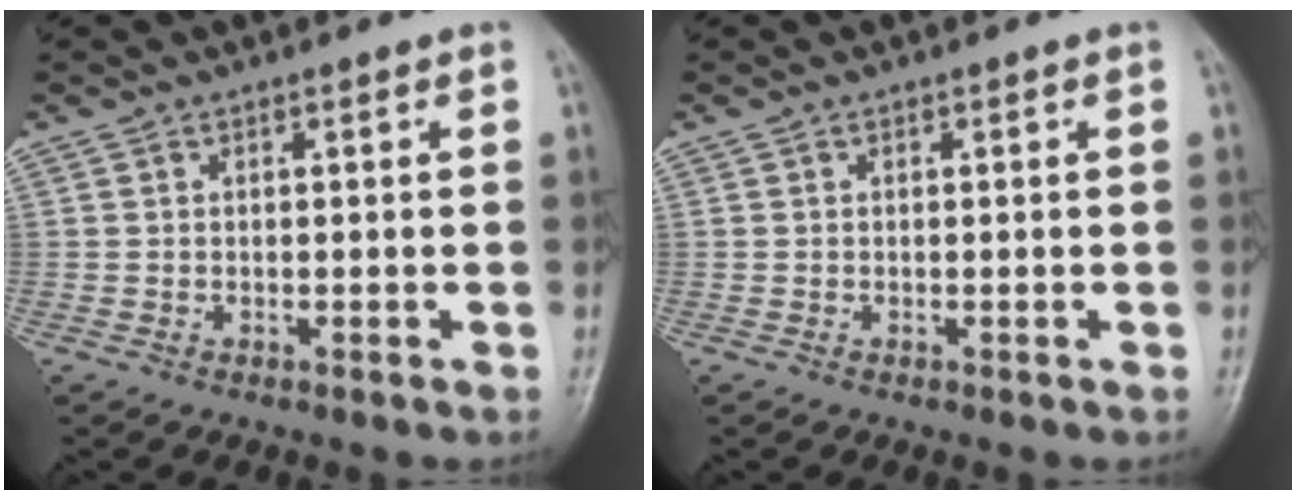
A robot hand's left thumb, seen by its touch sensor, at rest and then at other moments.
{"total": 0.0}